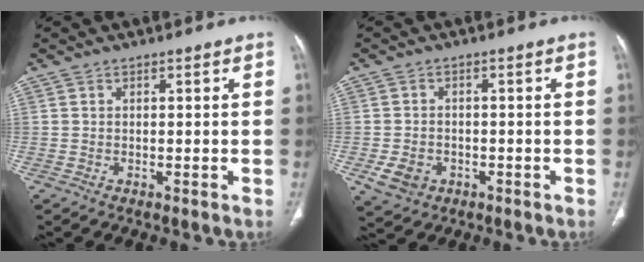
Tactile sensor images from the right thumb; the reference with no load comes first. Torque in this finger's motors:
{"motor_torque": [0.53, 0.36, 0.06, -0.38, 0.01]}